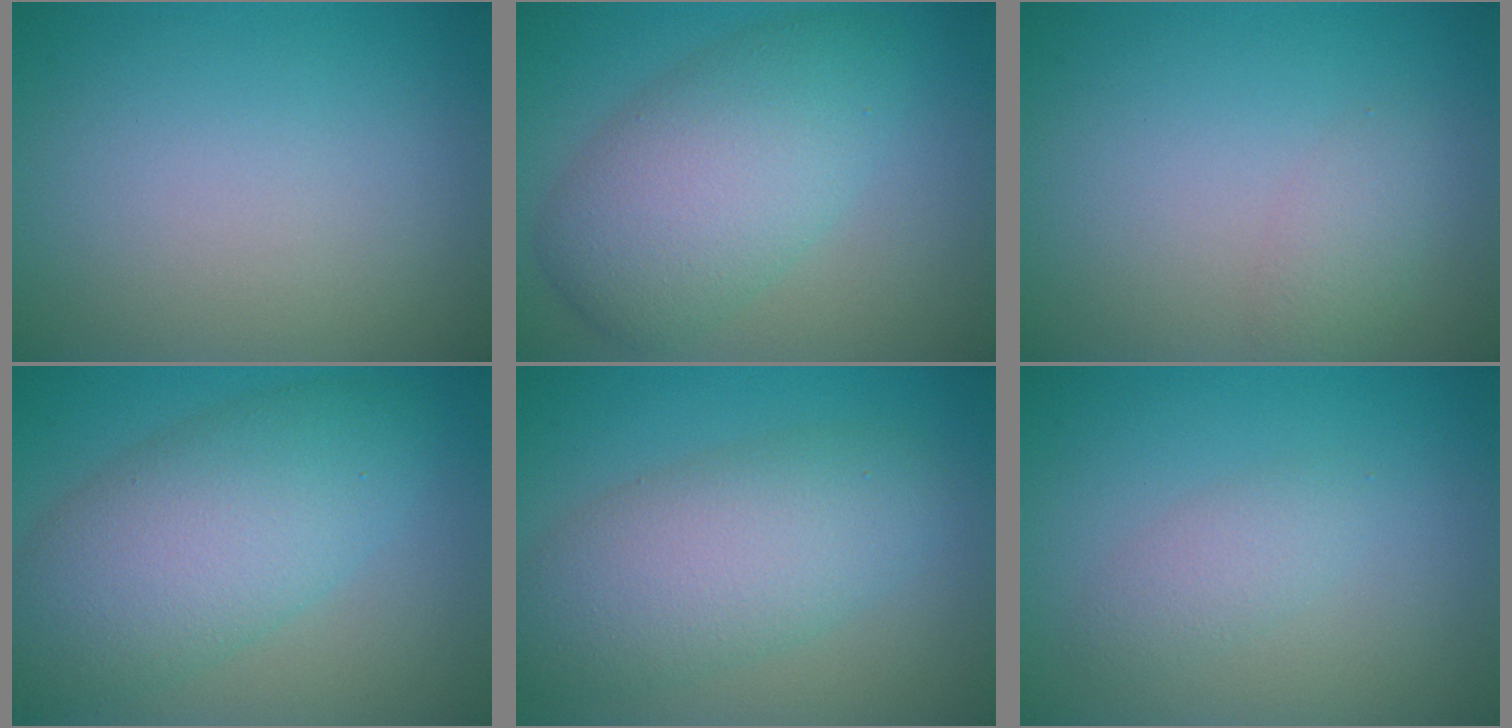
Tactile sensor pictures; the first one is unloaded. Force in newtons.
{"total": 7.2, "press": 7.2, "slide": 0.1}
{"total": 1.5, "press": 1.5, "slide": 0.0}
{"total": 8.1, "press": 8.1, "slide": 0.1}
{"total": 6.5, "press": 6.5, "slide": 0.3}
{"total": 1.7, "press": 1.7, "slide": 0.1}